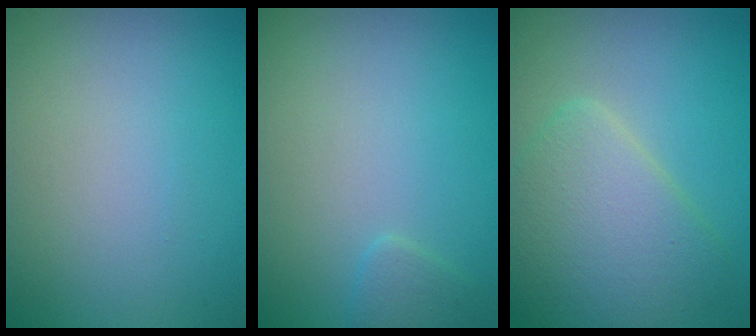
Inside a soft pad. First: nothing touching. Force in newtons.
{"total": 1.0, "press": 1.0, "slide": 0.0}
{"total": 6.0, "press": 5.9, "slide": 0.4}